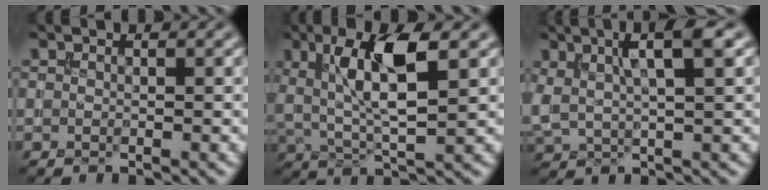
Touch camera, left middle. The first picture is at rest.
{"total": 7.1, "force": [1.9, 2.5, 6.4], "torque": [-0.112, 0.007, 0.034]}
{"total": 5.2, "force": [2.2, 1.3, 4.5], "torque": [-0.088, 0.007, 0.044]}